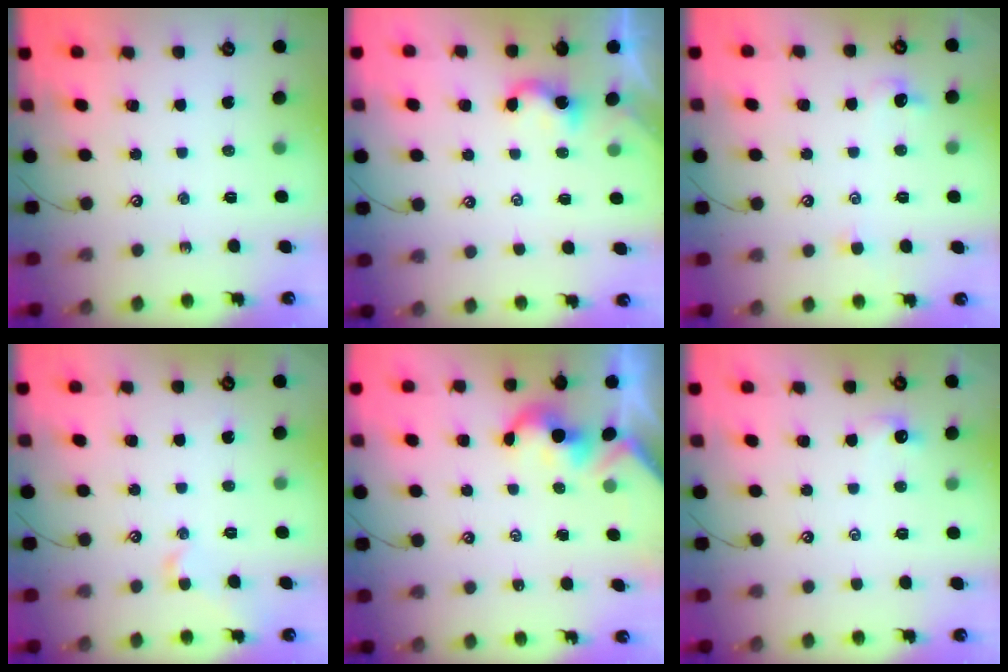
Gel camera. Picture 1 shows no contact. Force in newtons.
{"total": 2.3, "press": 2.3, "slide": 0.2}
{"total": 1.4, "press": 1.3, "slide": 0.6}
{"total": 0.9, "press": 0.8, "slide": 0.4}
{"total": 2.0, "press": 2.0, "slide": 0.2}
{"total": 0.9, "press": 0.8, "slide": 0.4}